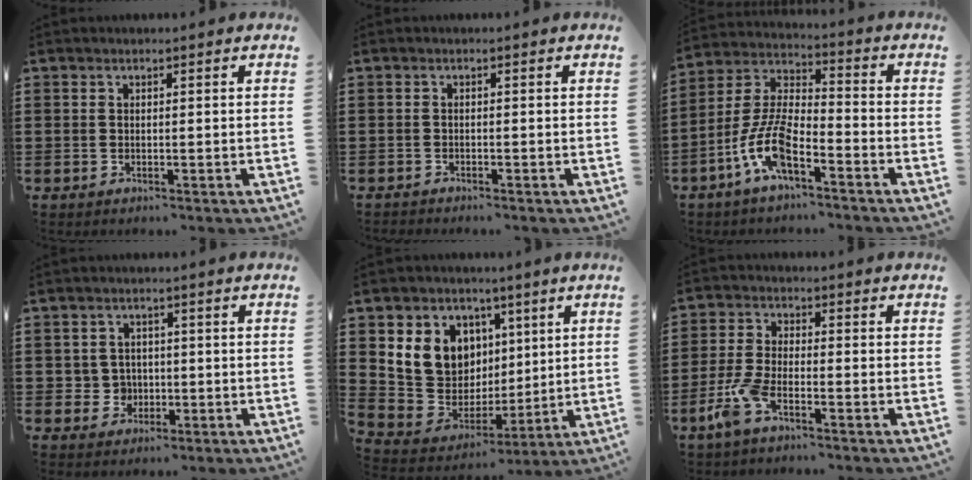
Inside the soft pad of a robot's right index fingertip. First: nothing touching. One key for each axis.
{"total": 0.7, "fx": -0.7, "fy": 0.0, "fz": -0.1, "tx": 0.000, "ty": 0.002, "tz": -0.016}
{"total": 9.4, "fx": -5.4, "fy": 3.1, "fz": 7.0, "tx": -0.180, "ty": -0.012, "tz": -0.111}
{"total": 3.4, "fx": -0.3, "fy": 3.3, "fz": 0.7, "tx": -0.029, "ty": 0.008, "tz": -0.010}
{"total": 10.1, "fx": 3.4, "fy": 9.2, "fz": 2.5, "tx": -0.085, "ty": -0.032, "tz": 0.069}
{"total": 5.8, "fx": -3.4, "fy": 1.6, "fz": 4.5, "tx": -0.114, "ty": -0.011, "tz": -0.066}